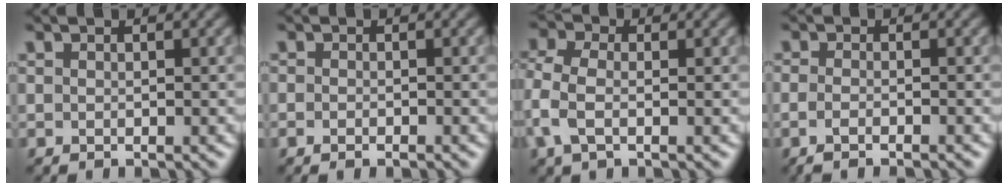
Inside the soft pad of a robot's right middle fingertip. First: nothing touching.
{"total": 1.2, "force": [-0.7, 0.3, 1.0], "torque": [-0.018, -0.004, -0.013]}
{"total": 3.9, "force": [-0.7, 2.4, 3.0], "torque": [-0.081, 0.004, -0.026]}
{"total": 1.9, "force": [-1.1, 0.6, 1.5], "torque": [-0.023, -0.008, -0.025]}